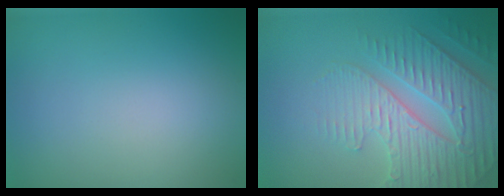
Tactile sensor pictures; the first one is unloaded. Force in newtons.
{"total": 5.1, "press": 4.6, "slide": 2.3}